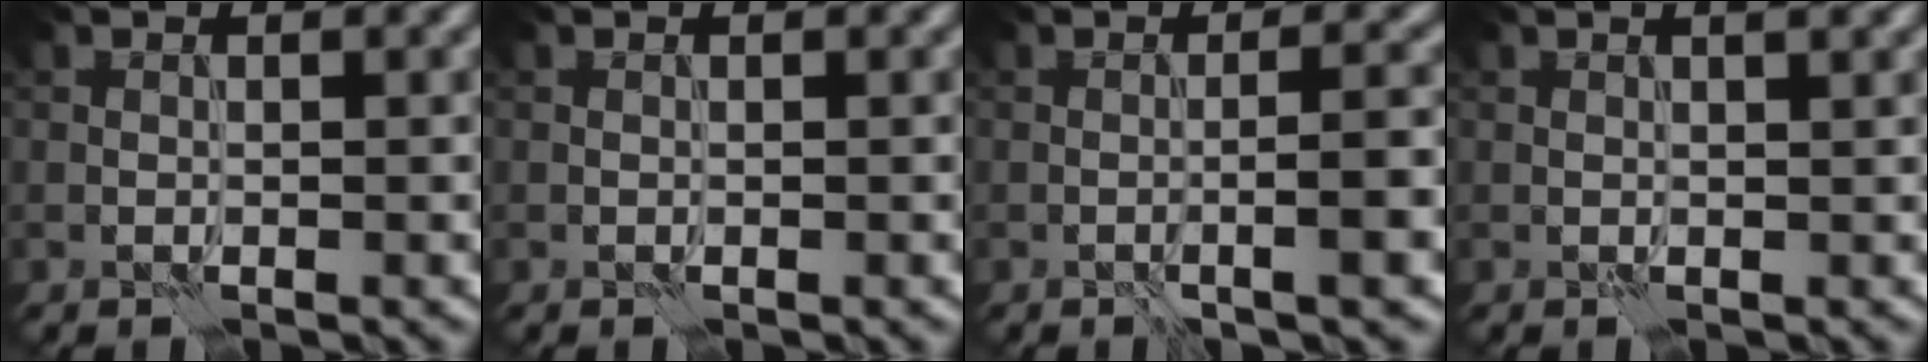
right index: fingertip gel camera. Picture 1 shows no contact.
{"total": 0.0}
{"total": 3.4, "force": [-0.9, 0.7, 3.3], "torque": [-0.037, 0.008, -0.016]}
{"total": 1.5, "force": [0.9, 0.3, 1.2], "torque": [-0.013, -0.003, 0.005]}